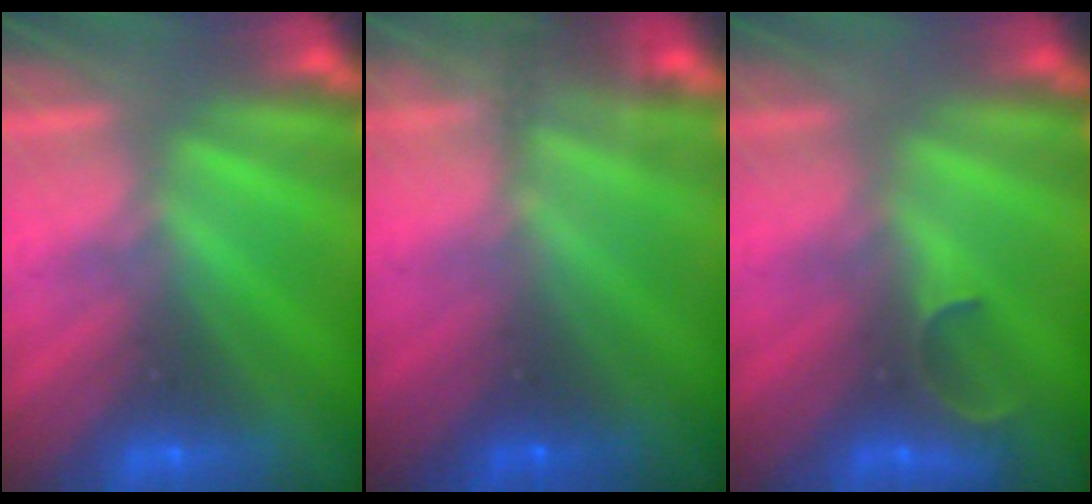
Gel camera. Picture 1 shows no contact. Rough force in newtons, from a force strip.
{"total": 8.7}
{"total": 2.9}